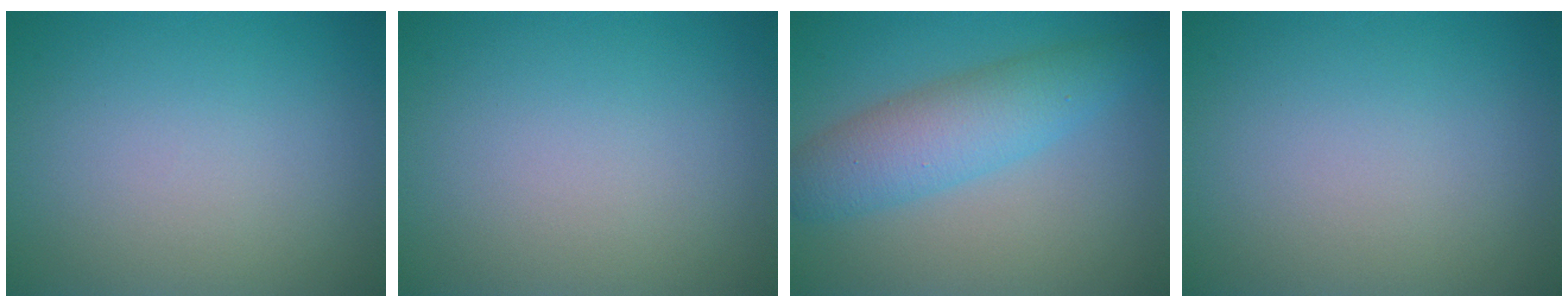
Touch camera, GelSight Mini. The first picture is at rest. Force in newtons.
{"total": 0.0}
{"total": 5.2, "press": 5.2, "slide": 0.2}
{"total": 0.0}